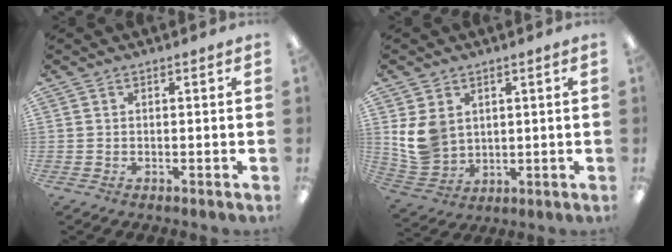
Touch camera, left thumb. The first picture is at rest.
{"total": 9.3, "force": [2.7, 7.7, 4.5], "torque": [-0.107, -0.002, 0.057]}